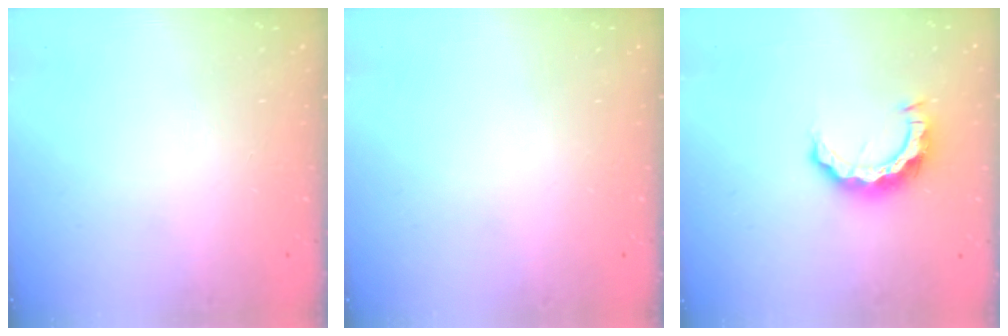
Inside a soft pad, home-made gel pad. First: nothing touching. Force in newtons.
{"total": 0.0}
{"total": 9.2, "press": 9.1, "slide": 1.0}